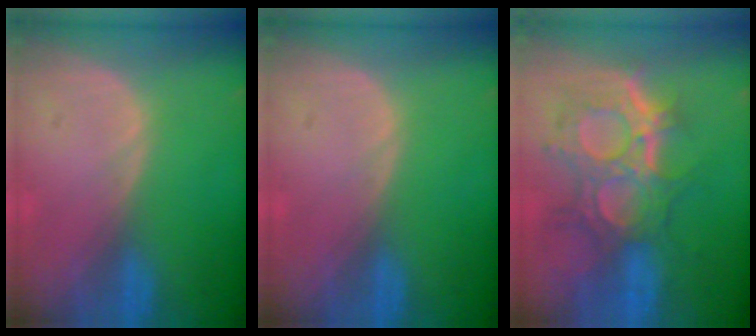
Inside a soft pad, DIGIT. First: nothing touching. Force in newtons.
{"total": 0.0}
{"total": 10.8, "press": 10.2, "slide": 3.8}